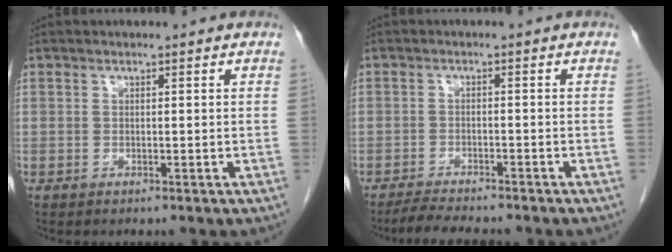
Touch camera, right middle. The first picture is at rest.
{"total": 5.3, "force": [-4.8, 0.6, 2.1], "torque": [-0.037, -0.015, -0.080]}